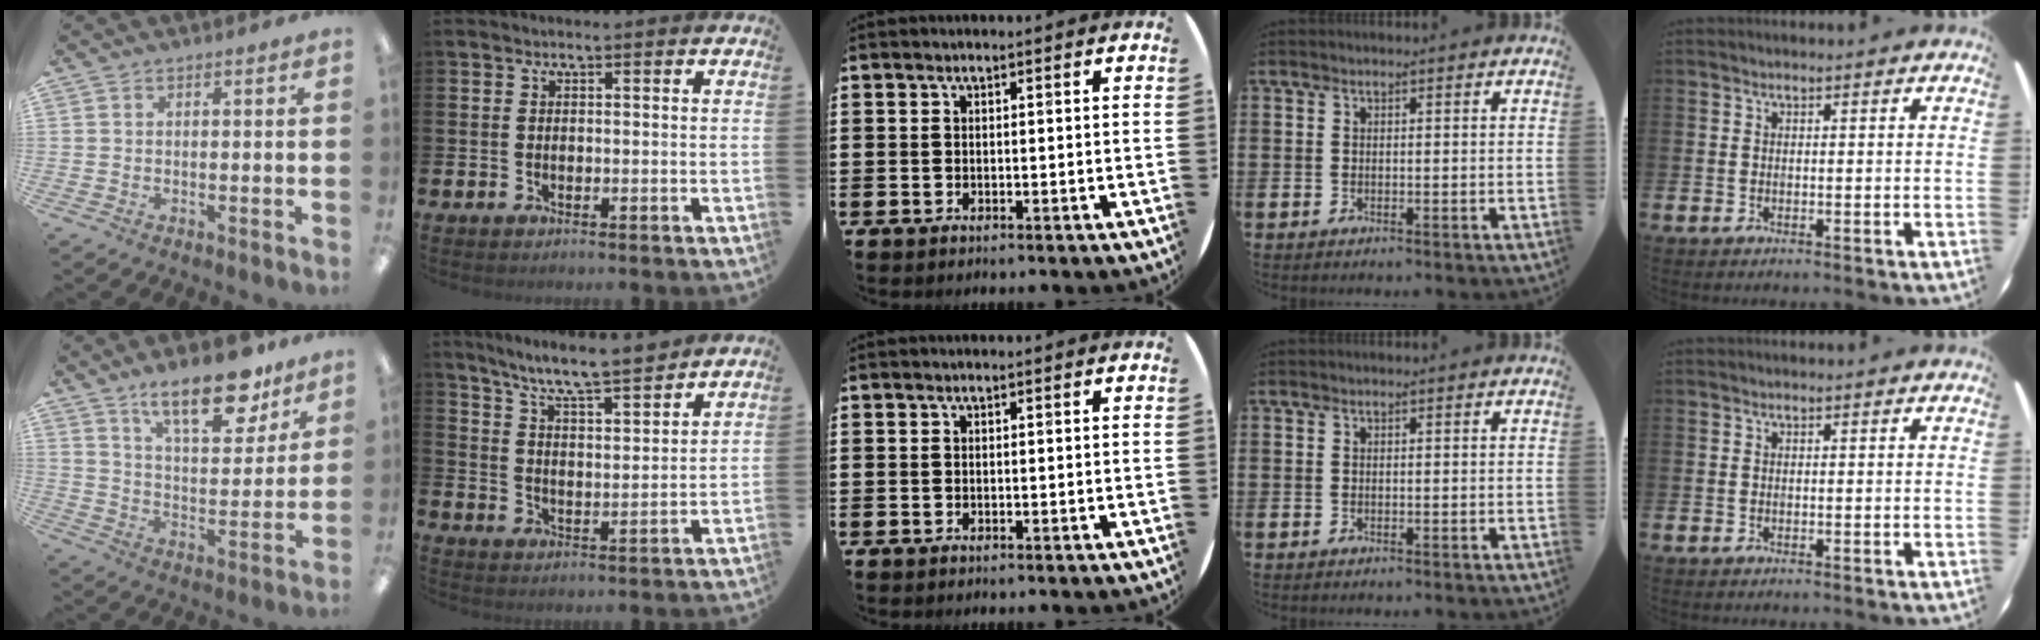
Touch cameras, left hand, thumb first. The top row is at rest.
{"thumb": {"total": 17.0, "force": [11.9, 6.8, 10.1], "torque": [-0.144, -0.063, 0.198]}, "index": {"total": 8.0, "force": [7.5, 0.1, 2.6], "torque": [-0.081, -0.049, 0.133]}}